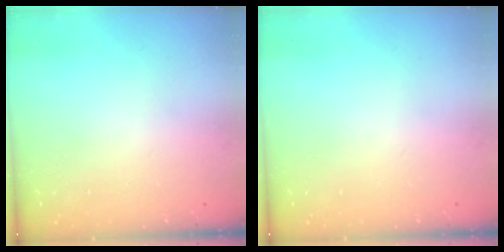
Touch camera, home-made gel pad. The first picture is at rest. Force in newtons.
{"total": 0.0}